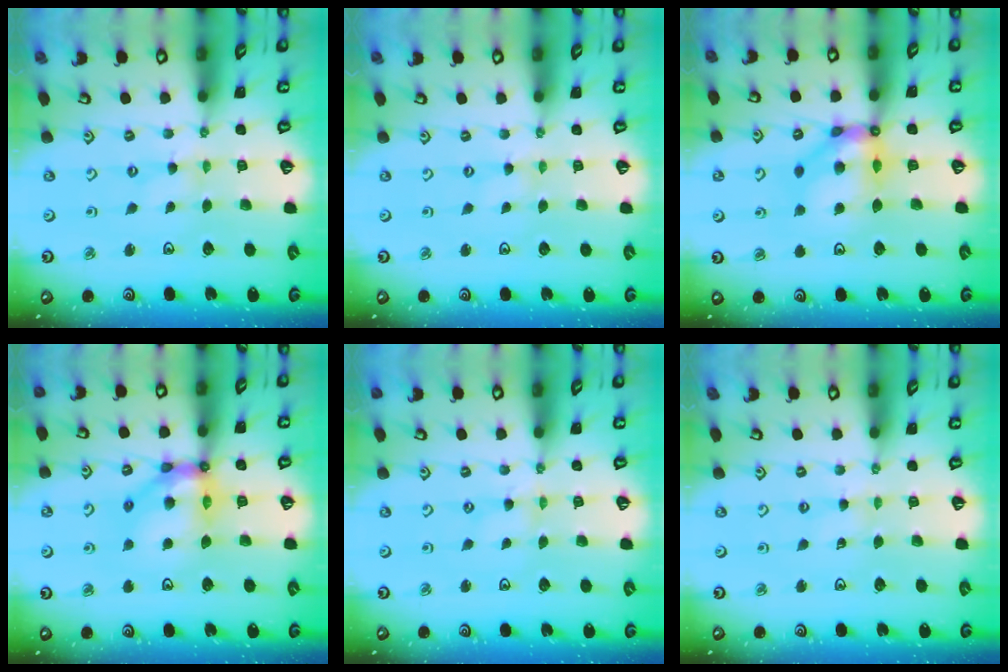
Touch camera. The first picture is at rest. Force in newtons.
{"total": 0.0}
{"total": 11.7, "press": 11.6, "slide": 1.3}
{"total": 13.0, "press": 12.9, "slide": 1.5}
{"total": 0.0}
{"total": 1.1, "press": 1.1, "slide": 0.2}